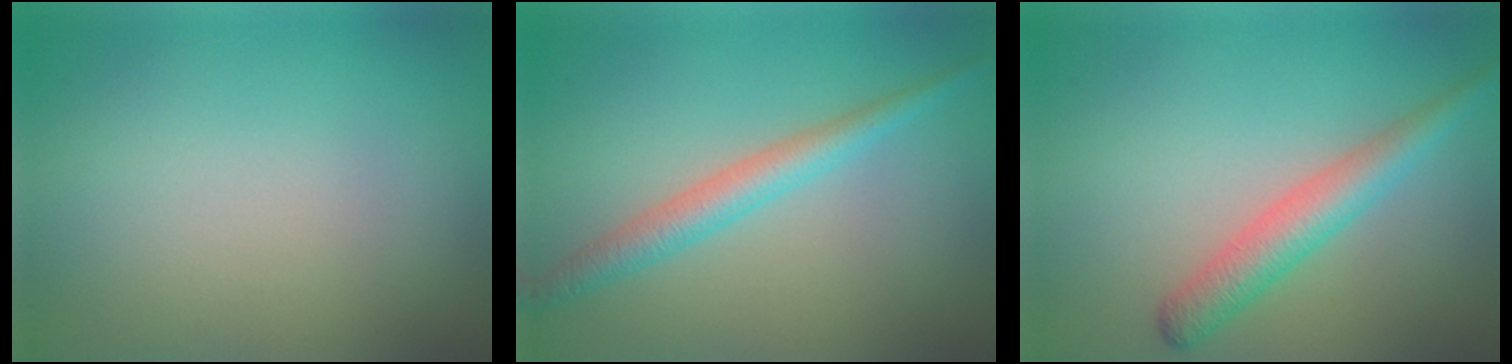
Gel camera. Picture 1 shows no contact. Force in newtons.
{"total": 2.9, "press": 2.9, "slide": 0.0}
{"total": 3.5, "press": 3.5, "slide": 0.1}